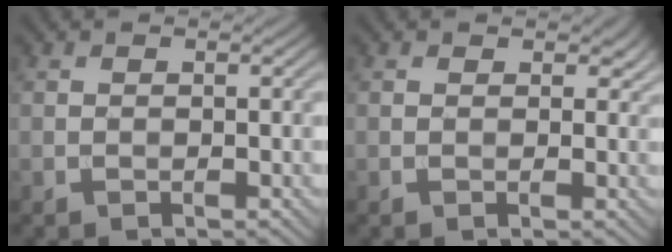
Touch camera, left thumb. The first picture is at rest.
{"total": 1.5, "force": [0.9, 1.0, 0.7], "torque": [-0.011, -0.005, 0.013]}